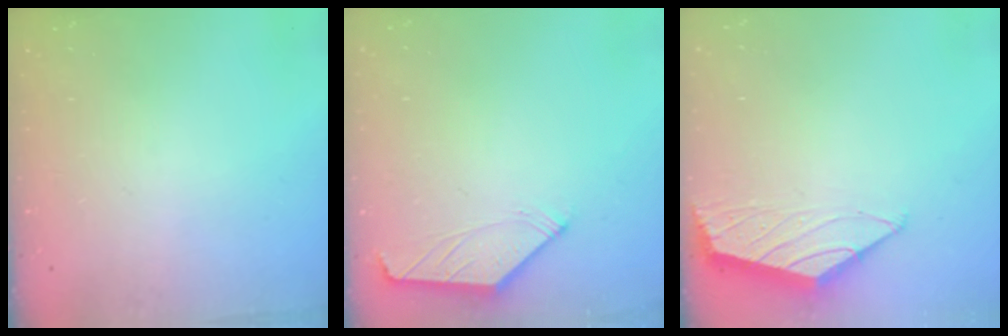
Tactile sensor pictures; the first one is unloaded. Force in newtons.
{"total": 2.0, "press": 1.9, "slide": 0.5}
{"total": 1.5, "press": 1.5, "slide": 0.4}